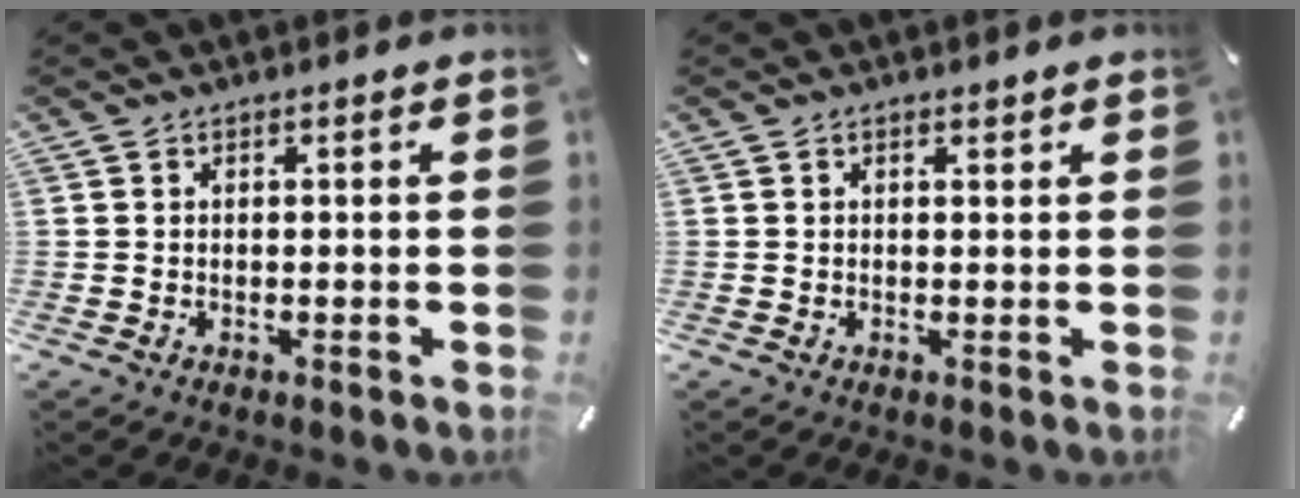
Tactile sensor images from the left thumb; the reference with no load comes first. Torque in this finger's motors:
{"motor_torque": [-0.08, -0.49, 0.06, 0.27, -0.16]}